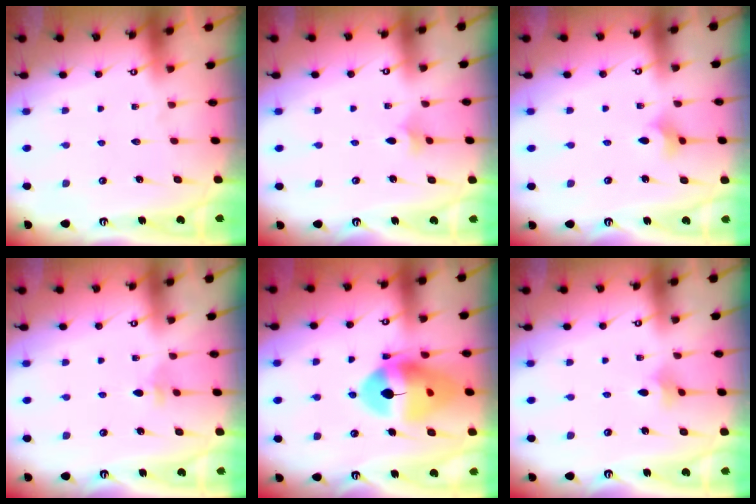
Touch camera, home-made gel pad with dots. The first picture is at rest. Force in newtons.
{"total": 2.3, "press": 2.2, "slide": 0.6}
{"total": 3.6, "press": 3.6, "slide": 0.7}
{"total": 2.9, "press": 2.8, "slide": 0.8}
{"total": 16.1, "press": 16.0, "slide": 1.7}
{"total": 4.1, "press": 4.1, "slide": 0.7}